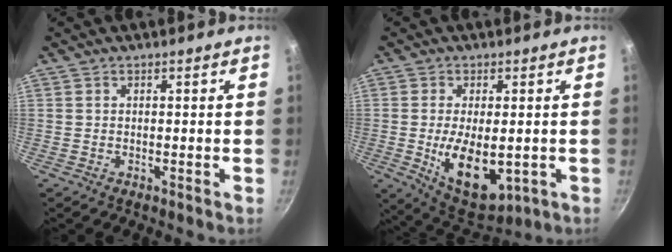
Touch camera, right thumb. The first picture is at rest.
{"total": 12.3, "force": [-1.9, 6.3, 10.4], "torque": [-0.156, -0.007, -0.011]}